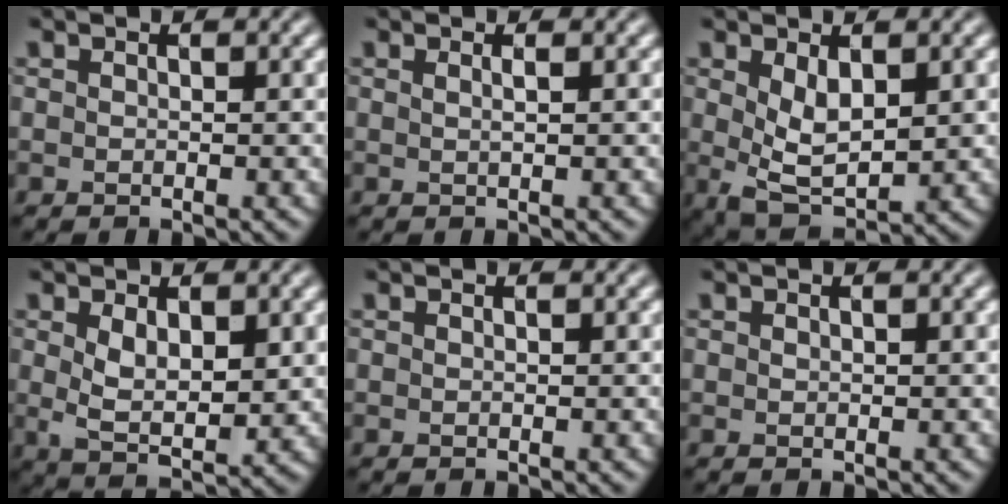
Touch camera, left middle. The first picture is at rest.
{"total": 0.8, "force": [0.4, 0.2, 0.7], "torque": [-0.010, 0.003, 0.003]}
{"total": 4.3, "force": [0.6, 2.2, 3.7], "torque": [-0.074, -0.006, 0.018]}
{"total": 4.4, "force": [0.8, 2.3, 3.7], "torque": [-0.072, -0.007, 0.021]}
{"total": 0.0}
{"total": 0.0}